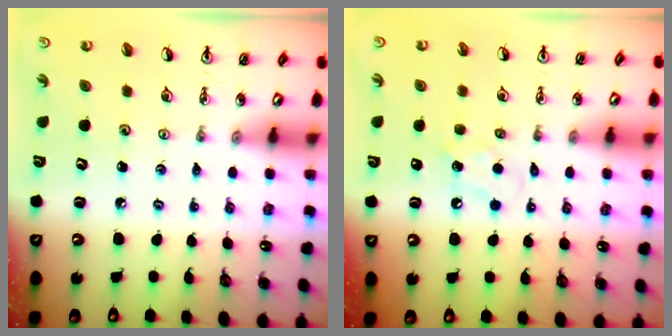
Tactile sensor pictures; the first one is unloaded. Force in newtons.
{"total": 5.5, "press": 5.4, "slide": 1.2}